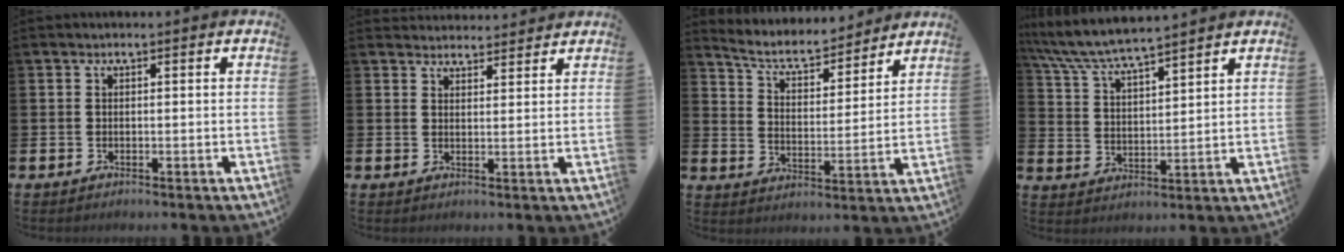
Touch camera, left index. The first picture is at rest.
{"total": 3.1, "force": [3.1, 0.6, -0.2], "torque": [0.008, -0.017, 0.055]}
{"total": 6.1, "force": [5.6, 1.8, 1.7], "torque": [-0.060, -0.043, 0.090]}
{"total": 6.4, "force": [6.2, 0.3, 1.7], "torque": [-0.064, -0.034, 0.109]}